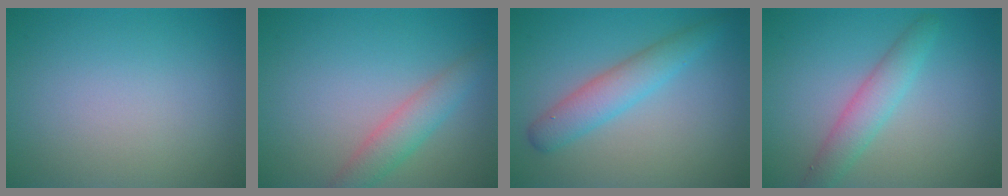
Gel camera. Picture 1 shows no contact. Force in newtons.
{"total": 2.9, "press": 2.9, "slide": 0.1}
{"total": 3.5, "press": 3.5, "slide": 0.2}
{"total": 3.0, "press": 3.0, "slide": 0.3}